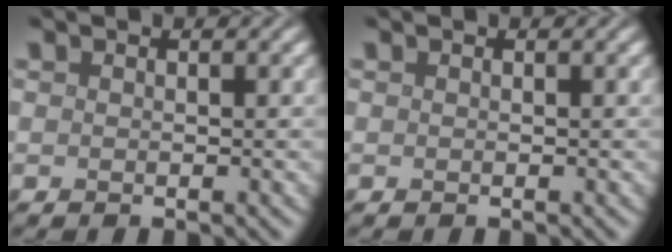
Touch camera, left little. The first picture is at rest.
{"total": 0.0}